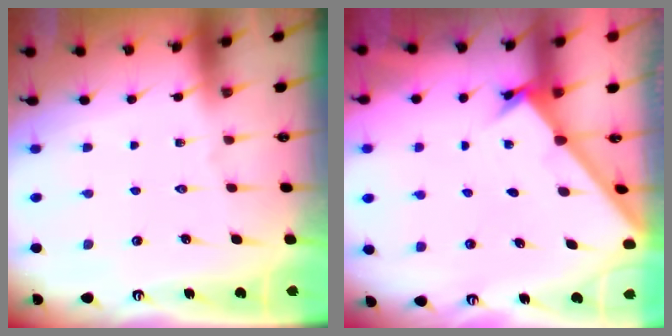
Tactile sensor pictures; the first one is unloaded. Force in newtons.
{"total": 1.8, "press": 1.8, "slide": 0.2}